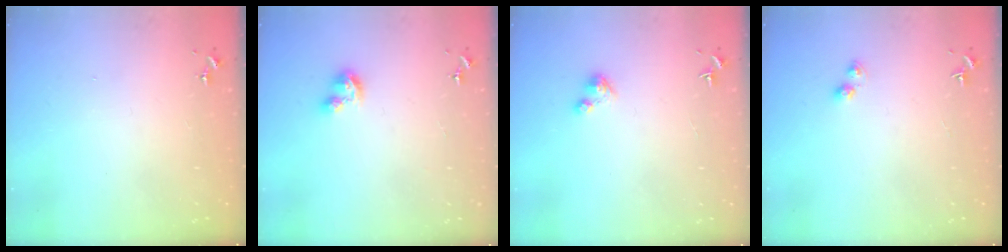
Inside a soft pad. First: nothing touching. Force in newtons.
{"total": 4.8, "press": 4.7, "slide": 0.4}
{"total": 2.4, "press": 2.4, "slide": 0.2}
{"total": 2.9, "press": 2.9, "slide": 0.5}